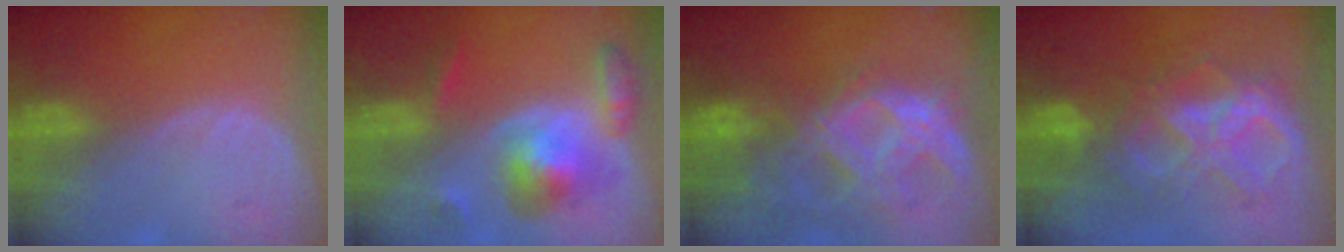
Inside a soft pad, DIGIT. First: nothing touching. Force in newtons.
{"total": 7.9, "press": 7.9, "slide": 0.5}
{"total": 11.1, "press": 9.4, "slide": 6.0}
{"total": 9.3, "press": 9.2, "slide": 0.9}